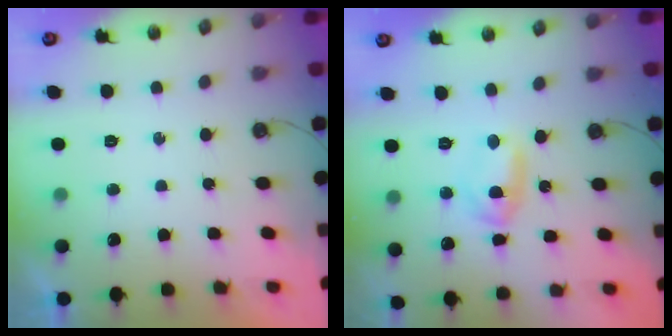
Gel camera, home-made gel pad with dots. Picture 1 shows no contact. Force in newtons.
{"total": 5.6, "press": 4.2, "slide": 3.7}